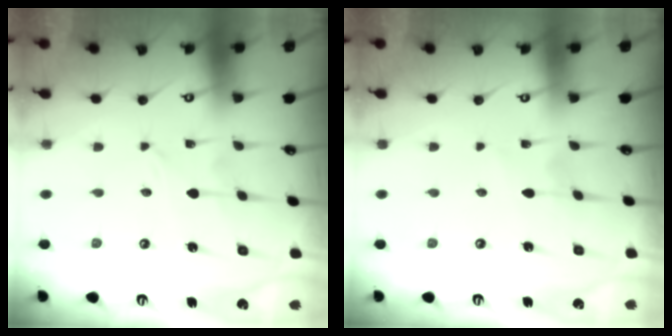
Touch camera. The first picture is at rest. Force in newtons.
{"total": 1.8, "press": 1.8, "slide": 0.2}